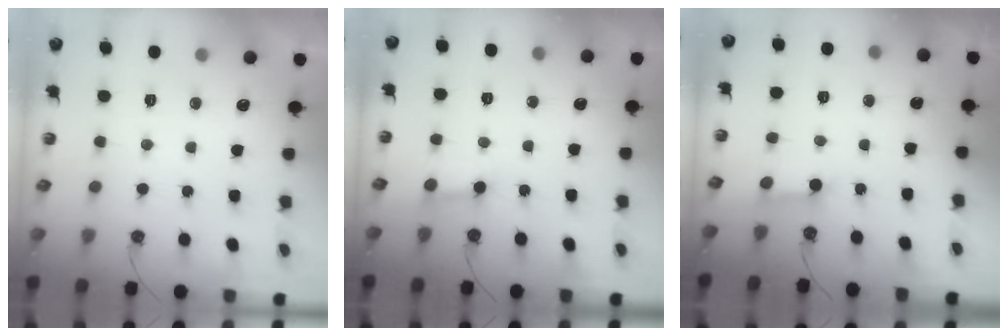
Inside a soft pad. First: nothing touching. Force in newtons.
{"total": 3.7, "press": 3.7, "slide": 0.5}
{"total": 3.0, "press": 3.0, "slide": 0.4}